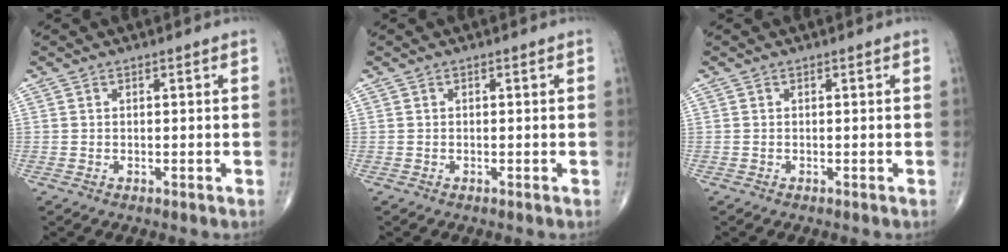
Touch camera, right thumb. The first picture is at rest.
{"total": 0.0}
{"total": 0.0}